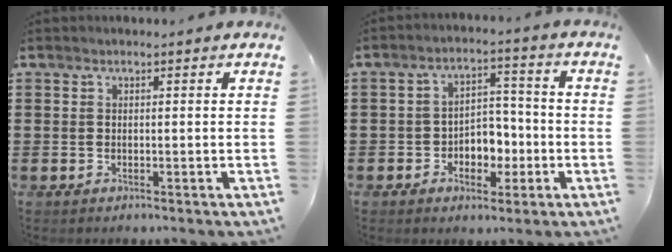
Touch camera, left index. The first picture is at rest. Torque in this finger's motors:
{"motor_torque": [0.37, 0.32, 0.21, 0.05]}